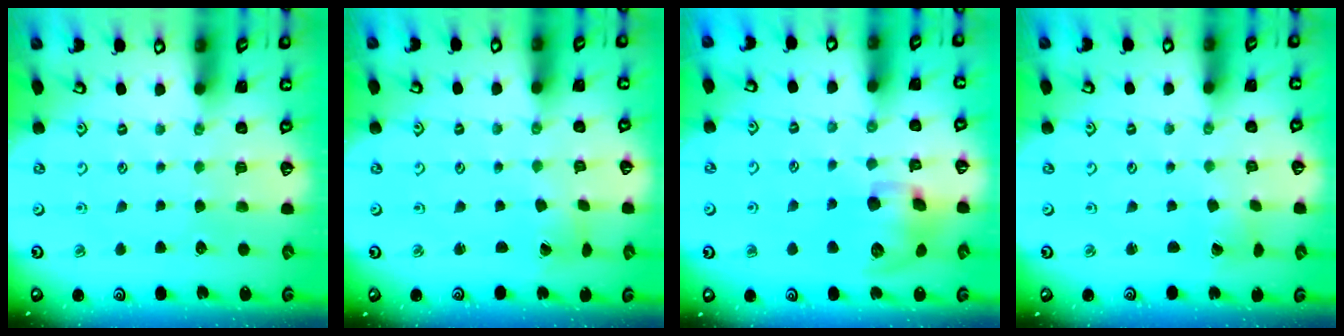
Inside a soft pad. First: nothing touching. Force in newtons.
{"total": 0.8, "press": 0.8, "slide": 0.1}
{"total": 13.0, "press": 12.9, "slide": 2.0}
{"total": 0.7, "press": 0.7, "slide": 0.1}